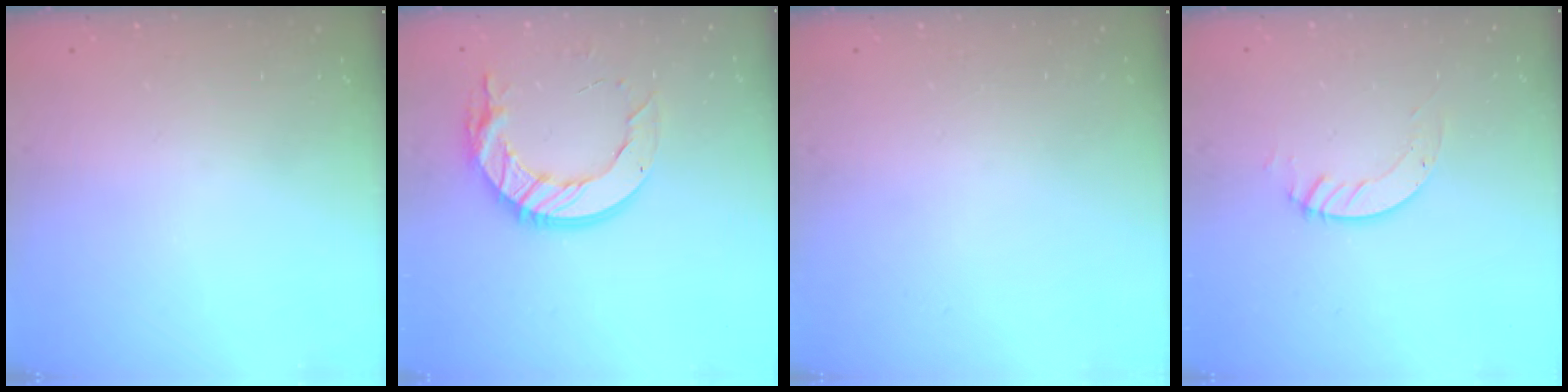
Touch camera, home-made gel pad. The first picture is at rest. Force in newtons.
{"total": 14.6, "press": 14.5, "slide": 0.9}
{"total": 0.0}
{"total": 3.8, "press": 3.8, "slide": 0.4}